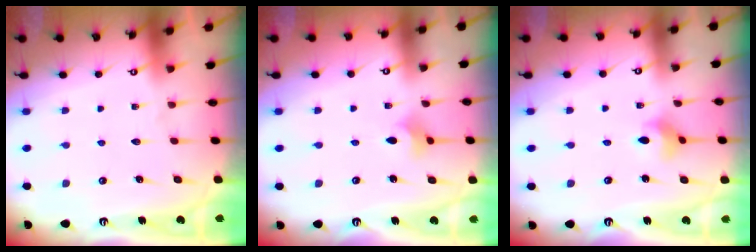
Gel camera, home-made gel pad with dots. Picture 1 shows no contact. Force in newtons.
{"total": 3.9, "press": 3.8, "slide": 0.9}
{"total": 4.2, "press": 4.1, "slide": 0.6}